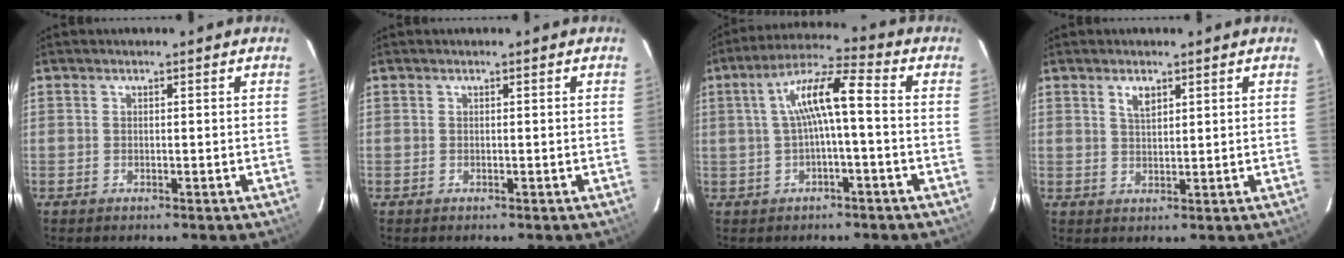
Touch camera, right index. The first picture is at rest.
{"total": 0.0}
{"total": 8.6, "force": [-0.2, 1.3, 8.5], "torque": [-0.169, 0.023, -0.001]}
{"total": 2.8, "force": [1.6, 1.2, 1.9], "torque": [-0.033, 0.001, 0.031]}